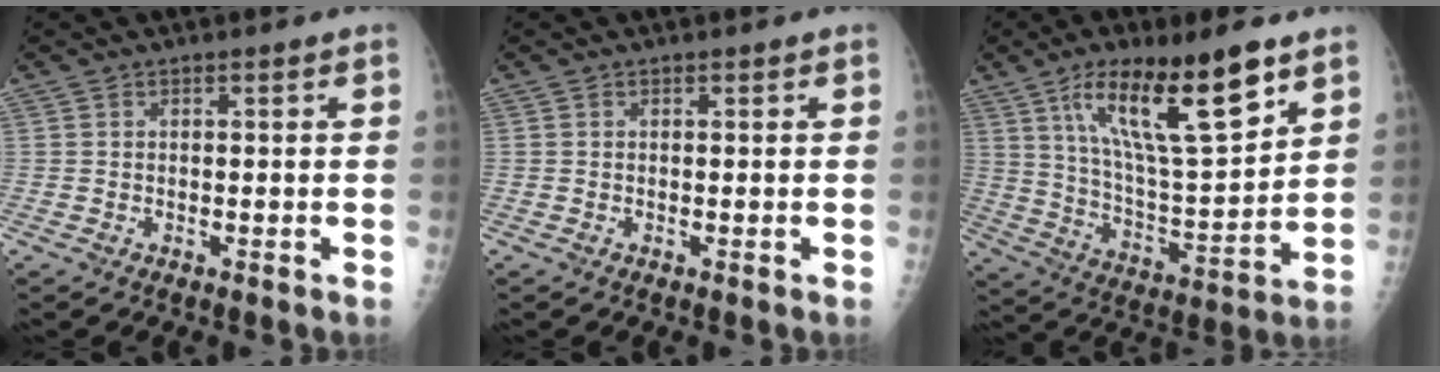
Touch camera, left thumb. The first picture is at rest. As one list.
[{"total": 0.0}, {"total": 21.0, "force": [11.5, 5.4, 16.7], "torque": [-0.263, -0.046, 0.208]}]